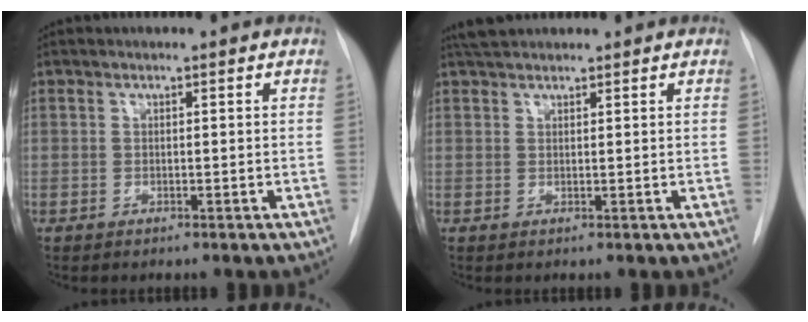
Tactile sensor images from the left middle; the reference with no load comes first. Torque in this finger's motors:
{"motor_torque": [0.24, -0.23, 0.00, 0.01]}